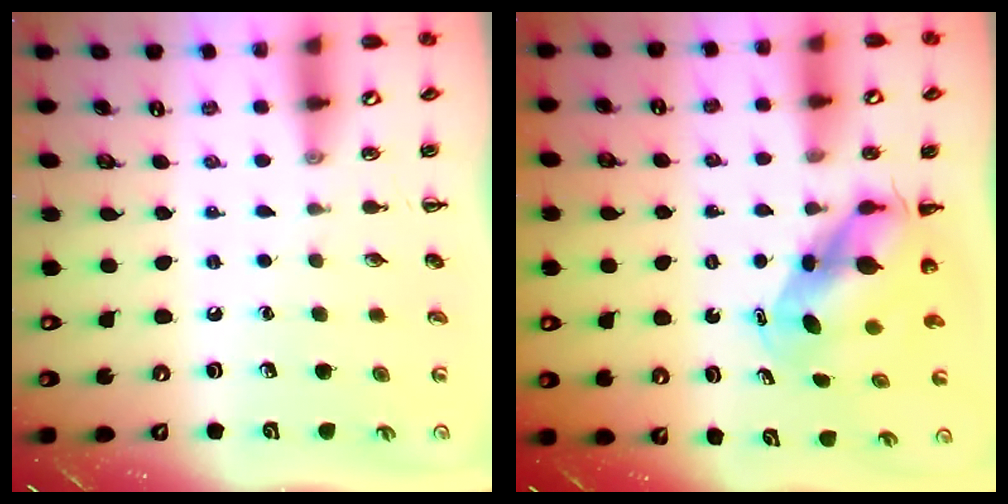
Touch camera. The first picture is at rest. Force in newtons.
{"total": 5.8, "press": 5.6, "slide": 1.3}